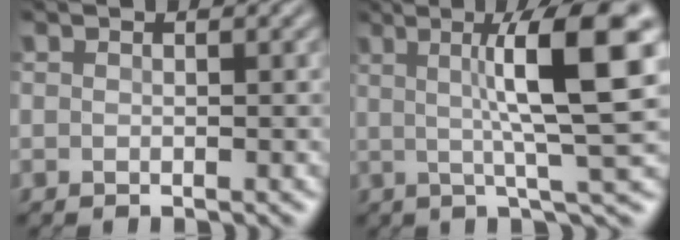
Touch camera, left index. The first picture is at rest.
{"total": 10.7, "force": [2.2, 1.8, 10.3], "torque": [-0.126, 0.009, 0.030]}